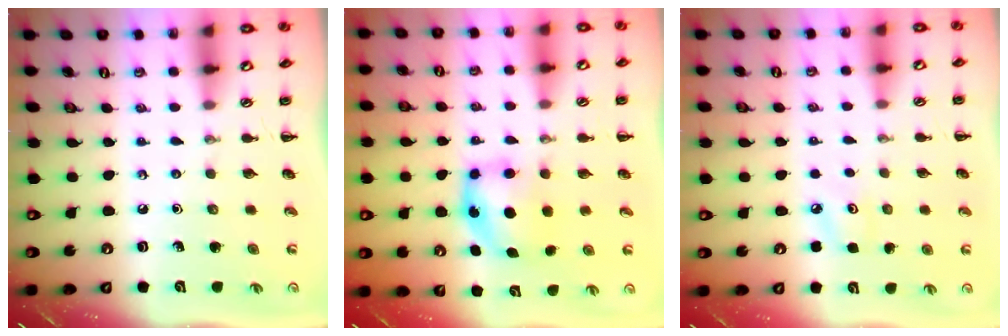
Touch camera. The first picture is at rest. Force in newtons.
{"total": 6.2, "press": 6.2, "slide": 0.9}
{"total": 6.7, "press": 6.5, "slide": 1.8}